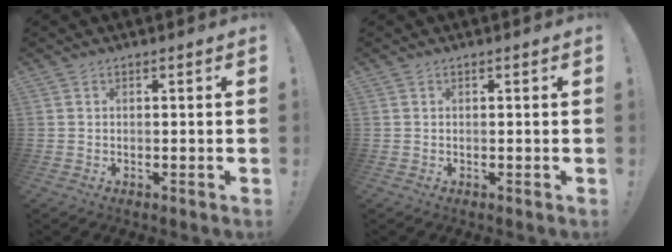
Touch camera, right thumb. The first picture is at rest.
{"total": 0.0}